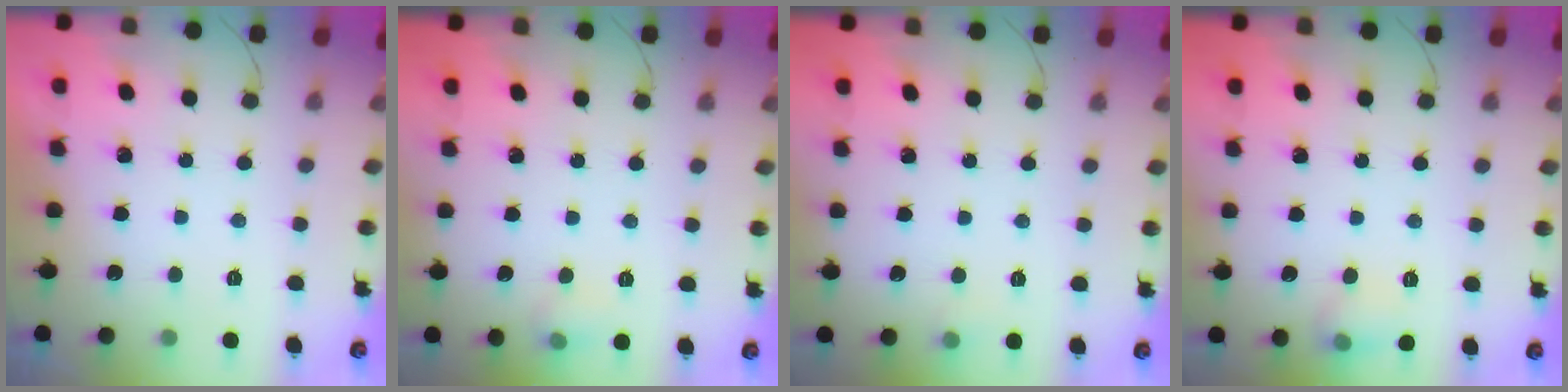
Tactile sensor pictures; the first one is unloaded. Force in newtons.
{"total": 5.1, "press": 4.8, "slide": 1.8}
{"total": 4.6, "press": 4.4, "slide": 1.4}
{"total": 6.5, "press": 6.4, "slide": 1.4}